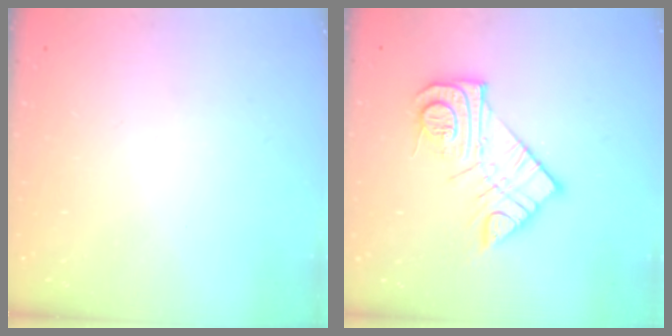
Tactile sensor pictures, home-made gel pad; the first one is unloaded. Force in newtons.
{"total": 14.1, "press": 14.1, "slide": 1.0}